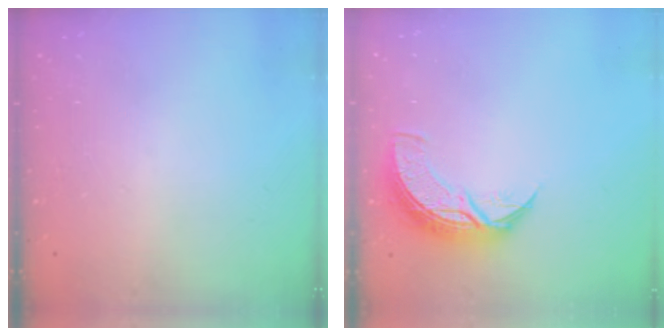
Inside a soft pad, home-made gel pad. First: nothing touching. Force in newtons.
{"total": 9.0, "press": 9.0, "slide": 0.6}